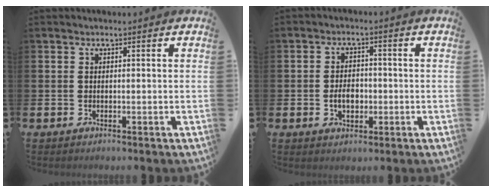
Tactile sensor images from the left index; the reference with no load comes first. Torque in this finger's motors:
{"motor_torque": [0.50, 0.13, 0.09, 0.06]}